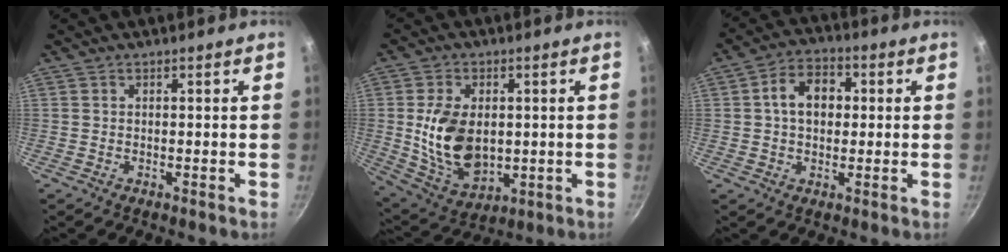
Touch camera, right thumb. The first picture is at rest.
{"total": 14.4, "force": [0.4, 9.5, 10.8], "torque": [-0.178, -0.018, 0.023]}
{"total": 8.6, "force": [1.1, 6.2, 5.8], "torque": [-0.067, 0.017, 0.006]}